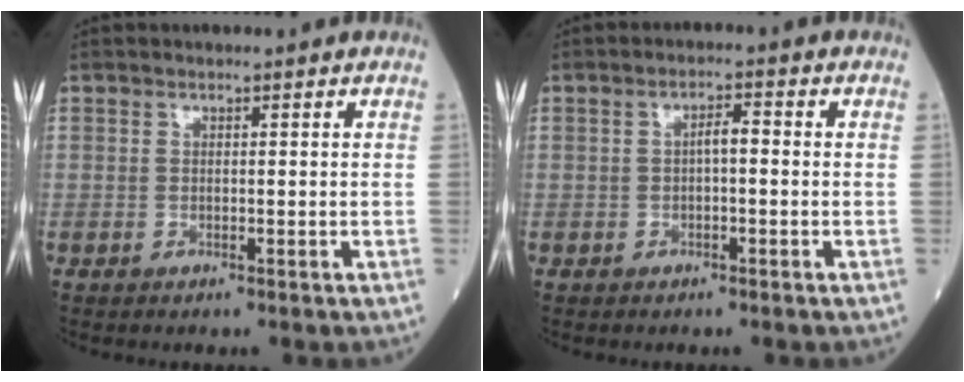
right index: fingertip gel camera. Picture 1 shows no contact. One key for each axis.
{"total": 2.3, "fx": 0.0, "fy": 0.5, "fz": 2.2, "tx": -0.040, "ty": 0.005, "tz": 0.000}